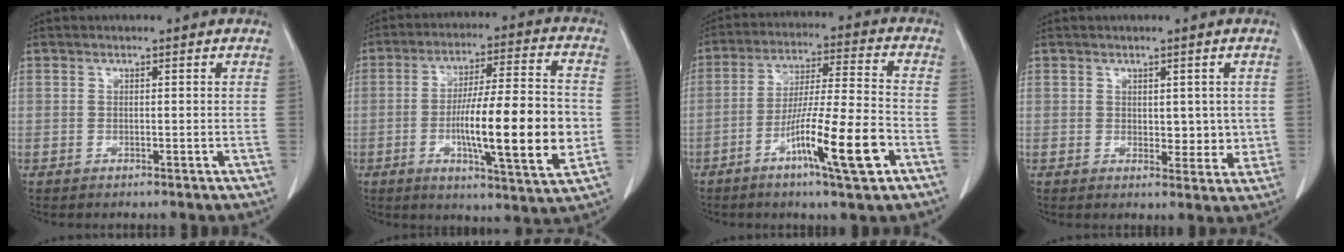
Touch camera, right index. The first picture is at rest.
{"total": 17.3, "force": [-2.9, 1.6, 17.0], "torque": [-0.276, -0.003, -0.044]}
{"total": 13.2, "force": [-5.8, 0.2, 11.8], "torque": [-0.208, -0.010, -0.099]}
{"total": 4.0, "force": [0.5, 2.5, 3.1], "torque": [-0.027, -0.007, 0.013]}